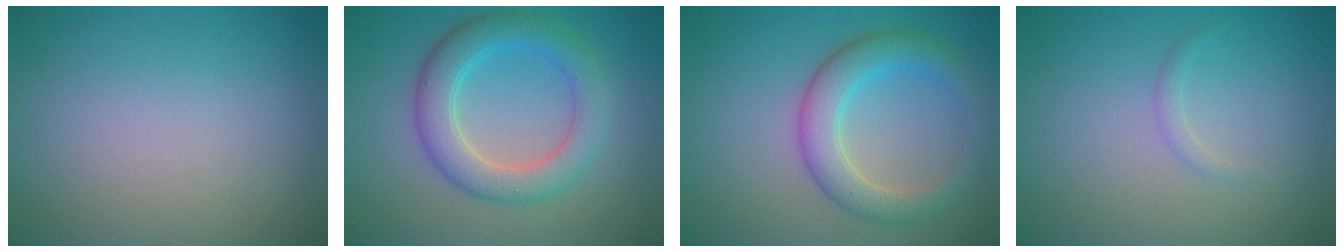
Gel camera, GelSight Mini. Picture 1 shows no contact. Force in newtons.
{"total": 5.0, "press": 5.0, "slide": 0.2}
{"total": 4.5, "press": 4.5, "slide": 0.1}
{"total": 0.7, "press": 0.7, "slide": 0.0}